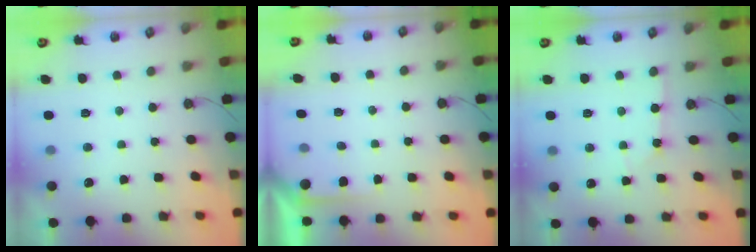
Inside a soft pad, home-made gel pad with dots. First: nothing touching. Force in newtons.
{"total": 2.4, "press": 2.4, "slide": 0.2}
{"total": 2.2, "press": 2.2, "slide": 0.3}